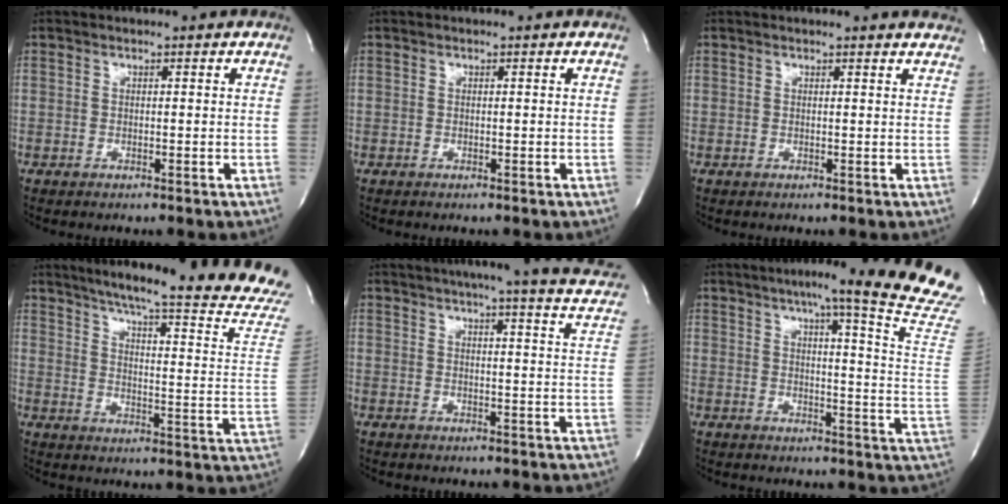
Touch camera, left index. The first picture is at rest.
{"total": 0.0}
{"total": 4.4, "force": [4.4, 0.2, 0.8], "torque": [-0.010, -0.008, 0.025]}
{"total": 25.5, "force": [22.0, -0.3, 12.9], "torque": [-0.196, -0.080, 0.274]}
{"total": 21.6, "force": [19.4, 0.6, 9.6], "torque": [-0.137, -0.050, 0.217]}
{"total": 21.8, "force": [17.6, -1.7, 12.8], "torque": [-0.172, -0.071, 0.207]}